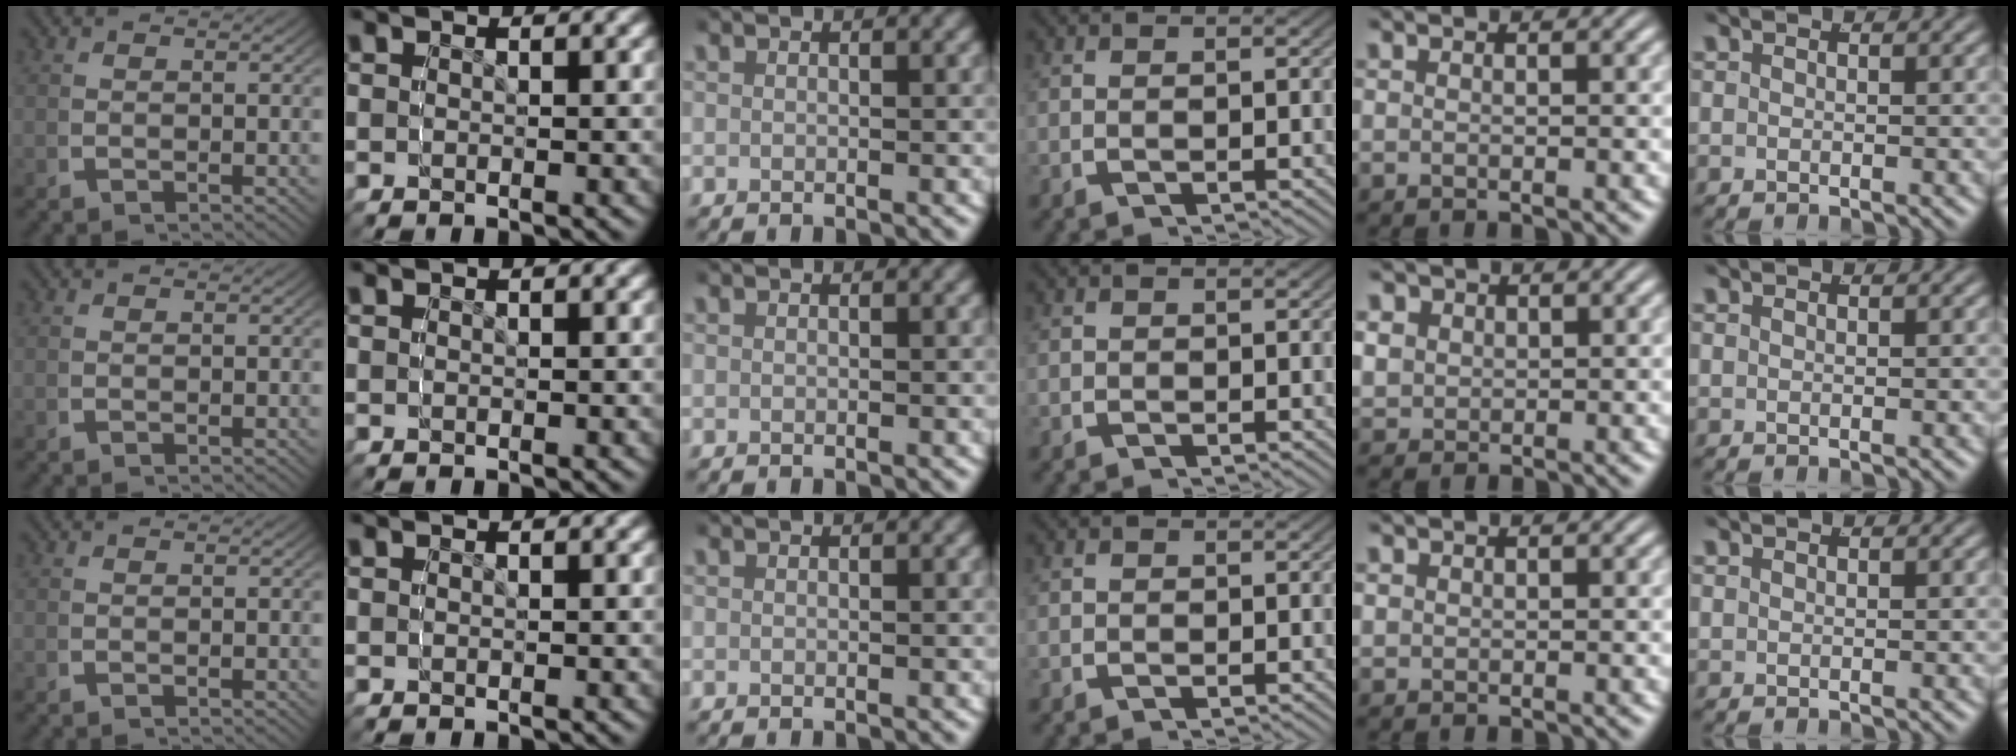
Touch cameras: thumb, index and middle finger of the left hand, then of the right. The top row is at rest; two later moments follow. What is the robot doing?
{"motion": "grasp_and_lifting", "object": "cloth"}